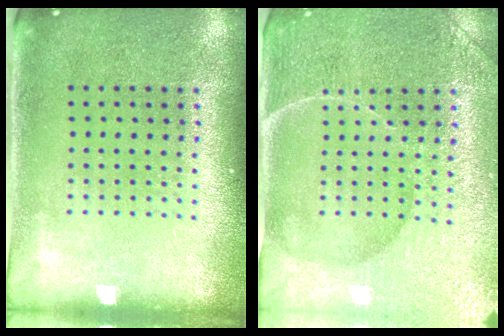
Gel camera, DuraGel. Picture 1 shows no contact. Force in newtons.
{"total": 4.5, "press": 4.3, "slide": 1.4}